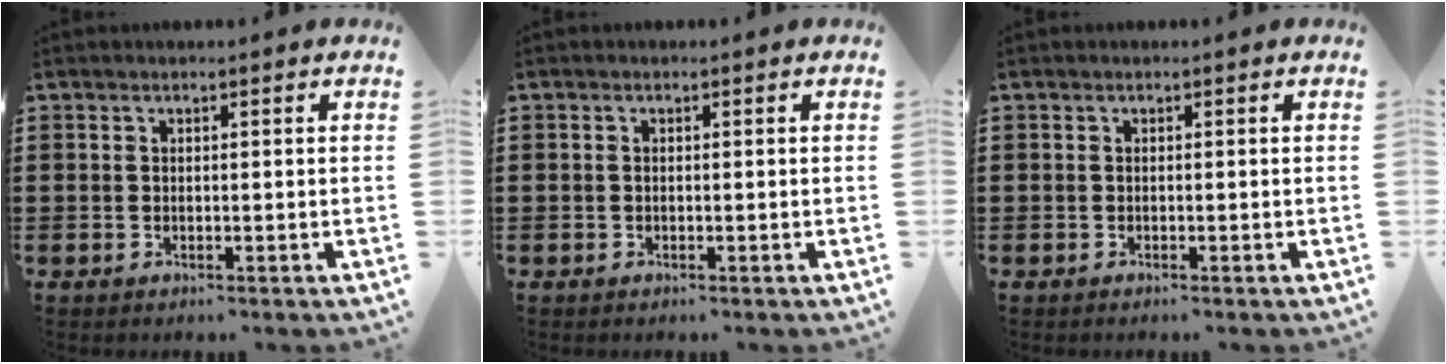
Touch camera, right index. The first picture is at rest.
{"total": 0.0}
{"total": 0.0}